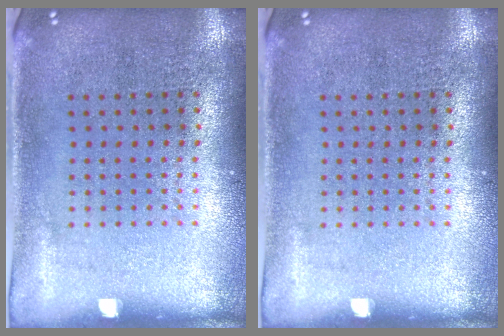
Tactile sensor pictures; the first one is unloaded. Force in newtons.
{"total": 0.0}